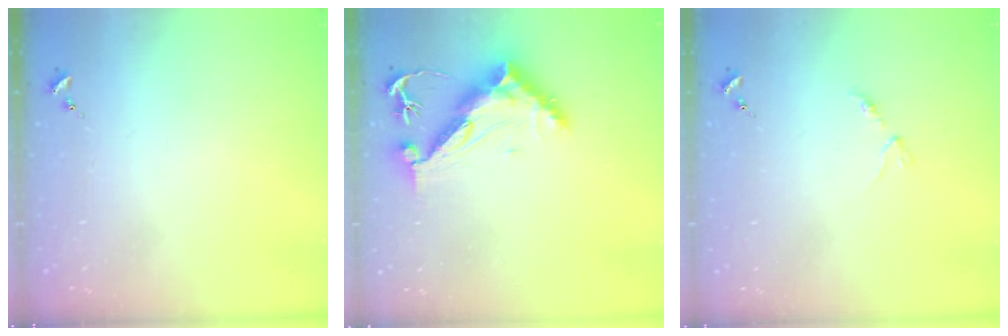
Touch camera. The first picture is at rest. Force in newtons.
{"total": 12.9, "press": 12.8, "slide": 0.9}
{"total": 2.8, "press": 2.8, "slide": 0.5}